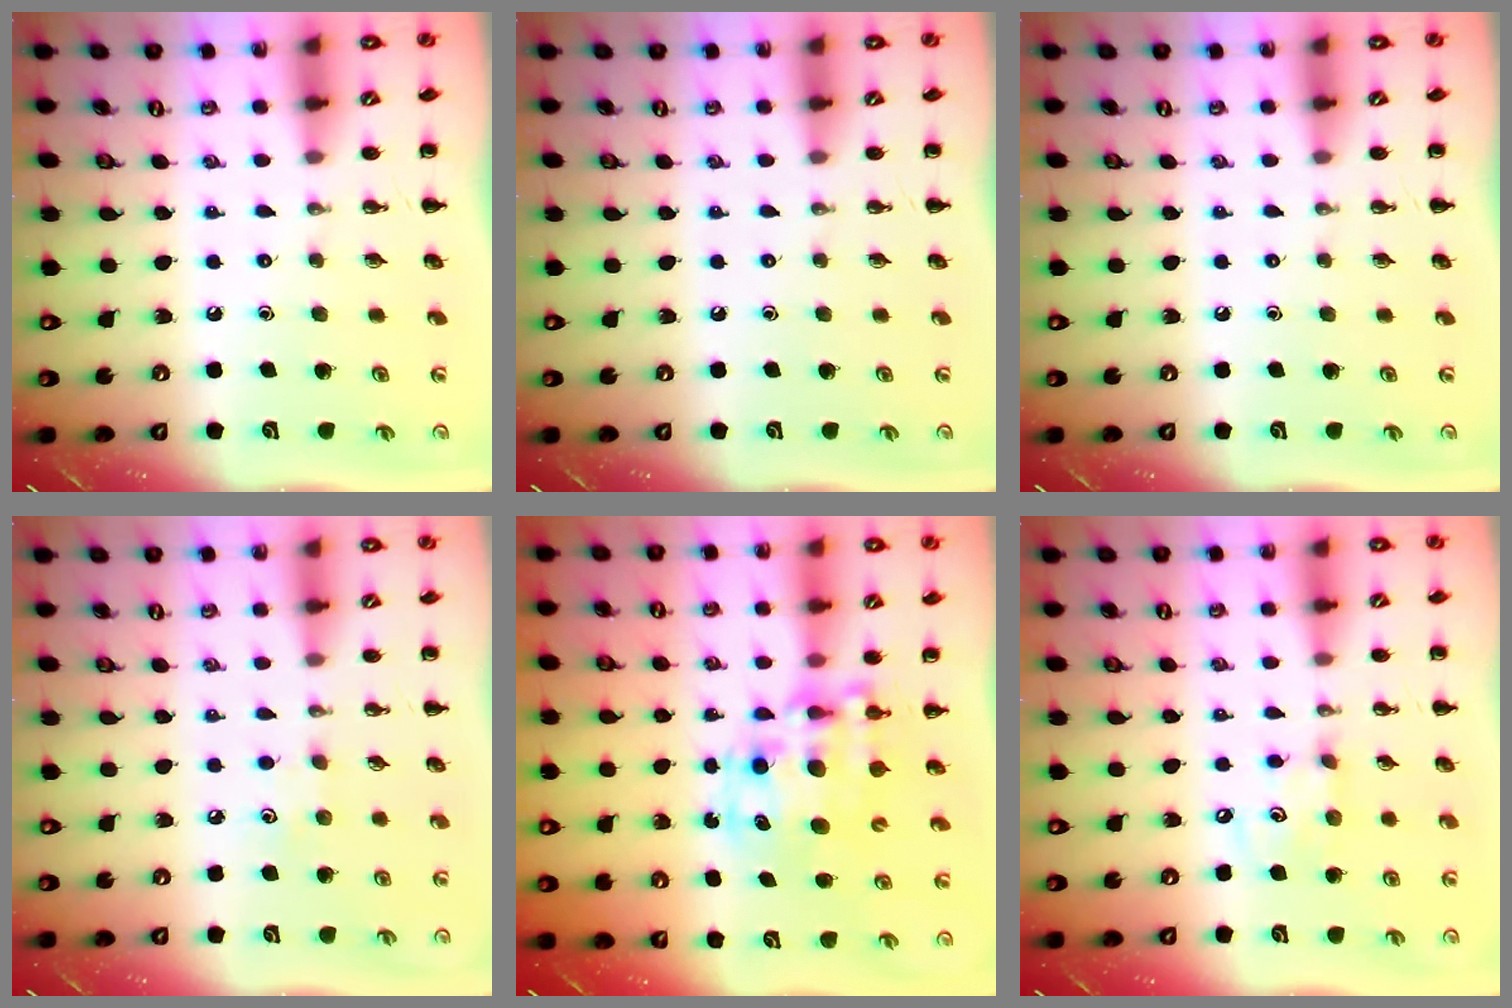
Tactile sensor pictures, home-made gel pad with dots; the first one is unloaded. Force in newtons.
{"total": 0.0}
{"total": 0.0}
{"total": 3.9, "press": 3.8, "slide": 1.0}
{"total": 12.0, "press": 11.7, "slide": 2.8}
{"total": 5.3, "press": 5.2, "slide": 1.0}